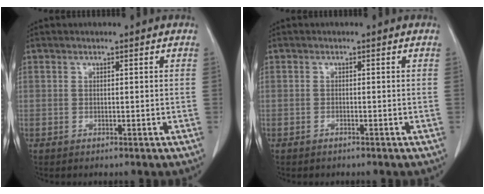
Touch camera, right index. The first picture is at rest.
{"total": 0.5, "force": [-0.5, 0.2, 0.2], "torque": [-0.011, -0.002, -0.009]}